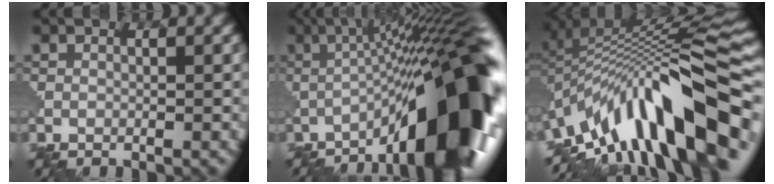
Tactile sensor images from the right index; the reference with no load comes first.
{"total": 14.0, "force": [-5.4, 2.9, 12.6], "torque": [-0.176, 0.010, -0.077]}
{"total": 13.1, "force": [-6.0, 4.5, 10.7], "torque": [-0.184, 0.032, -0.088]}